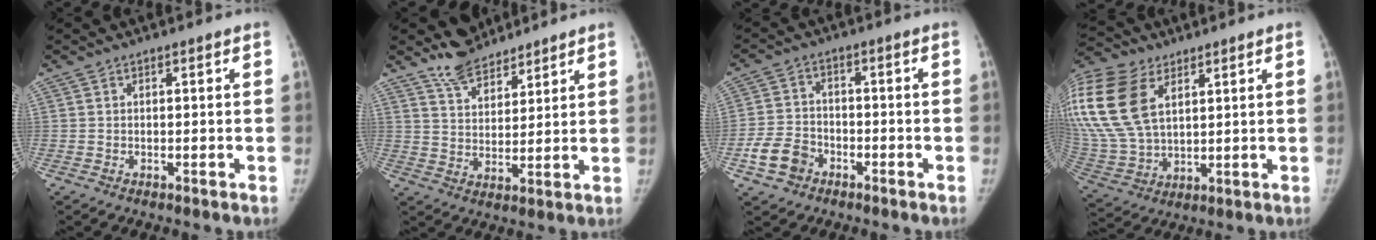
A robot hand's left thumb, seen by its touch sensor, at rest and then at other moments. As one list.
[{"total": 7.3, "force": [6.6, 2.9, 1.4], "torque": [-0.004, -0.047, 0.128]}, {"total": 7.0, "force": [-3.6, 5.2, 2.9], "torque": [-0.048, 0.020, -0.066]}, {"total": 24.6, "force": [9.6, 15.4, 16.6], "torque": [-0.405, 0.007, 0.191]}]